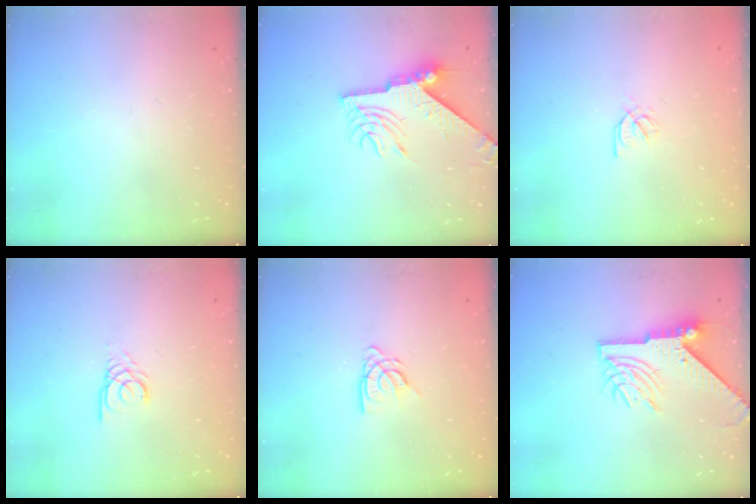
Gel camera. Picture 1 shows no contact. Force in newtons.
{"total": 9.9, "press": 9.9, "slide": 0.8}
{"total": 2.2, "press": 2.2, "slide": 0.0}
{"total": 2.5, "press": 2.5, "slide": 0.2}
{"total": 5.3, "press": 5.3, "slide": 0.5}
{"total": 9.2, "press": 9.1, "slide": 1.3}